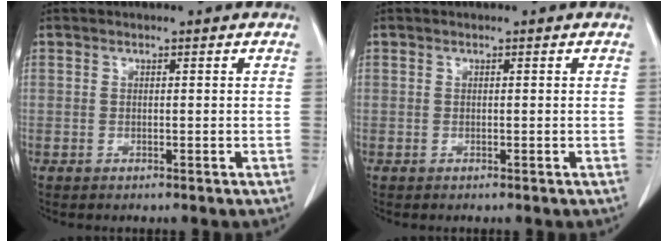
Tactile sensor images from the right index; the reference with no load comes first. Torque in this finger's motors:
{"motor_torque": [0.02, 0.01, -0.06, 0.00]}